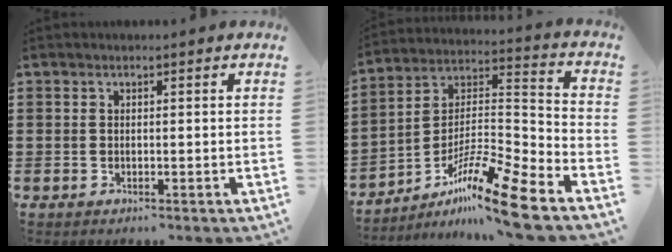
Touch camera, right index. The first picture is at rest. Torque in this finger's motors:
{"motor_torque": [0.38, -0.29, 0.55, 0.05]}